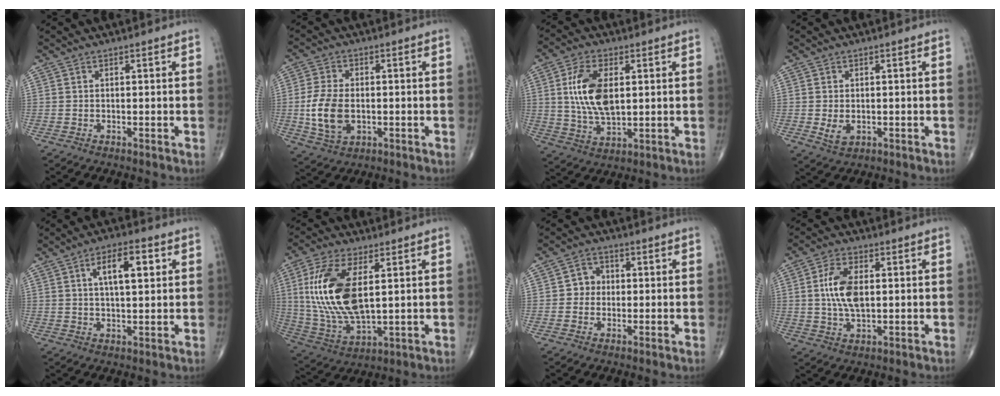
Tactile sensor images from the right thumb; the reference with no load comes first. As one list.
[{"total": 9.4, "force": [-1.0, 5.9, 7.3], "torque": [-0.144, -0.001, -0.016]}, {"total": 11.6, "force": [2.1, 6.0, 9.7], "torque": [-0.186, -0.008, 0.043]}, {"total": 3.0, "force": [-0.3, 2.0, 2.2], "torque": [-0.035, -0.005, 0.001]}, {"total": 8.3, "force": [2.7, 3.3, 7.2], "torque": [-0.101, 0.000, 0.041]}, {"total": 18.2, "force": [3.5, 8.5, 15.8], "torque": [-0.331, -0.017, 0.076]}, {"total": 3.8, "force": [-0.1, 3.4, 1.6], "torque": [-0.003, 0.011, -0.010]}, {"total": 8.4, "force": [1.0, 4.3, 7.1], "torque": [-0.143, 0.000, 0.019]}]